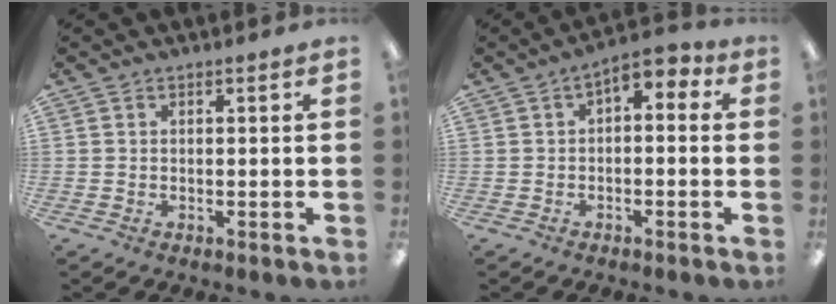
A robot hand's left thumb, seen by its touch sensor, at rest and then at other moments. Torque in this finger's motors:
{"motor_torque": [-0.07, 0.21, 0.12, 0.54, 0.02]}